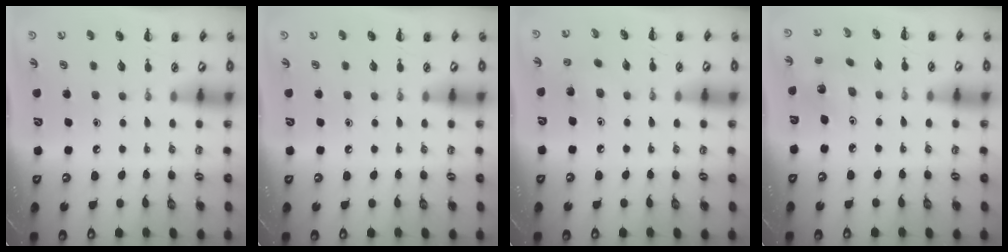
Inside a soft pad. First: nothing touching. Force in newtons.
{"total": 0.0}
{"total": 3.6, "press": 3.4, "slide": 1.1}
{"total": 2.6, "press": 2.4, "slide": 0.9}